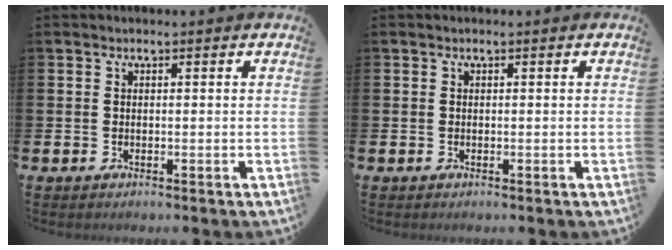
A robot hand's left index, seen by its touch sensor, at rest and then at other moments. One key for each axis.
{"total": 0.0}